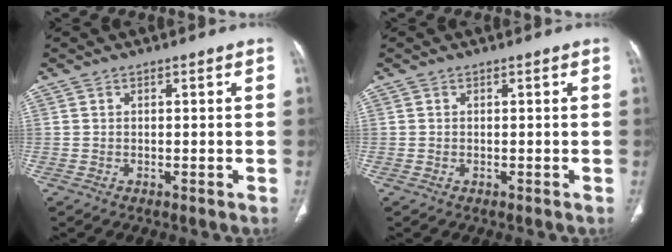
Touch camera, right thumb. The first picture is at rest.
{"total": 0.0}